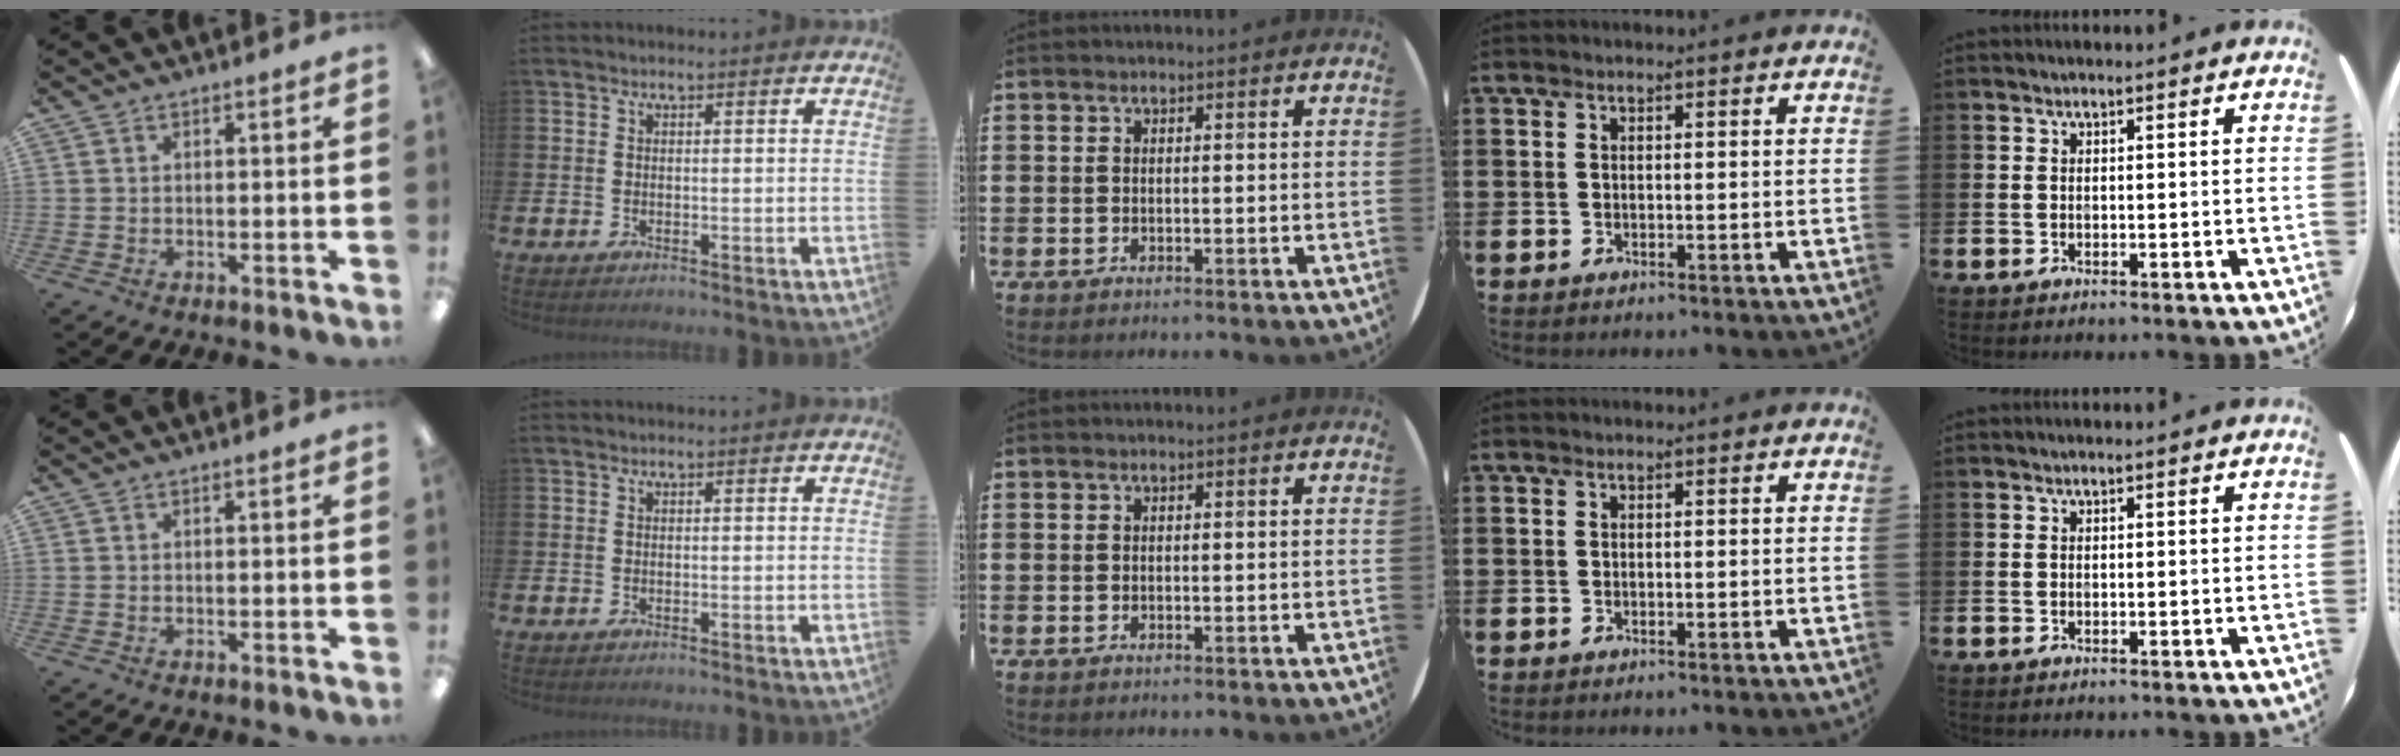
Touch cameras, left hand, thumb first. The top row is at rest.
{}